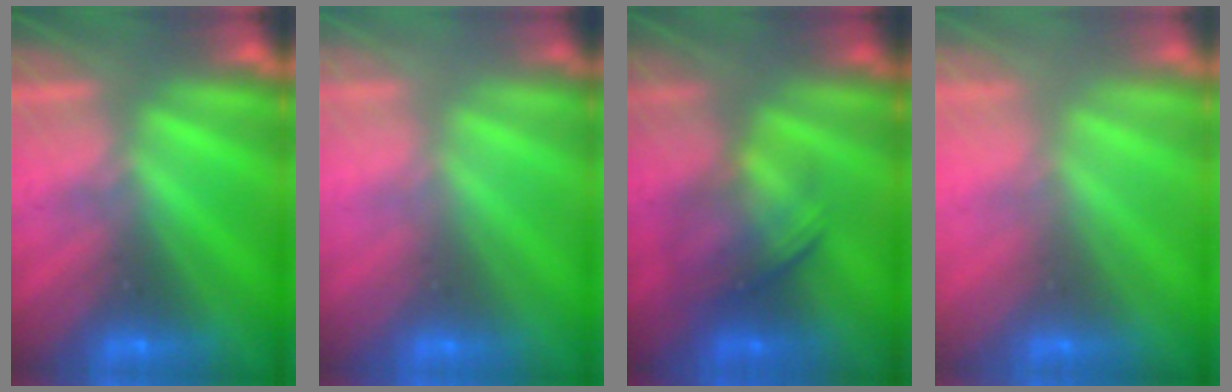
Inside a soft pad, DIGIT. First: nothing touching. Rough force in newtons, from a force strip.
{"total": 2.5}
{"total": 1.9}
{"total": 2.8}